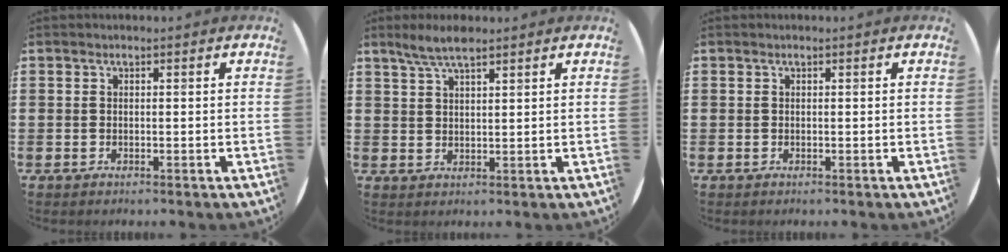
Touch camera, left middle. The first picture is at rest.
{"total": 4.1, "force": [3.3, 0.9, 2.3], "torque": [-0.043, -0.005, 0.058]}
{"total": 0.0}